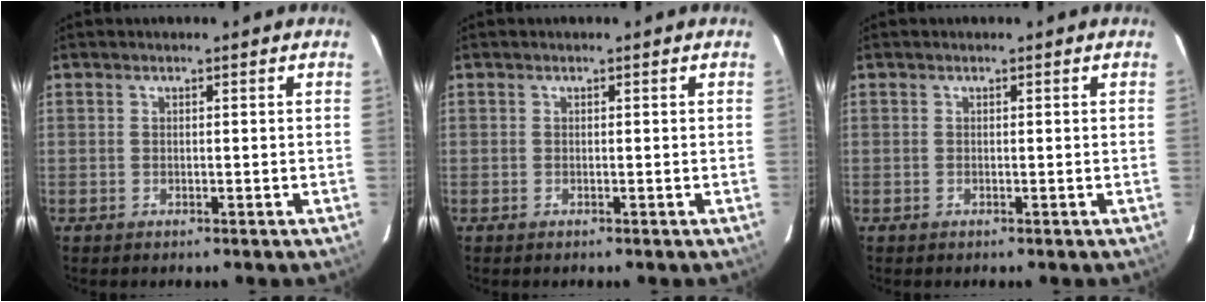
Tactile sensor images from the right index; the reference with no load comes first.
{"total": 0.0}
{"total": 0.0}